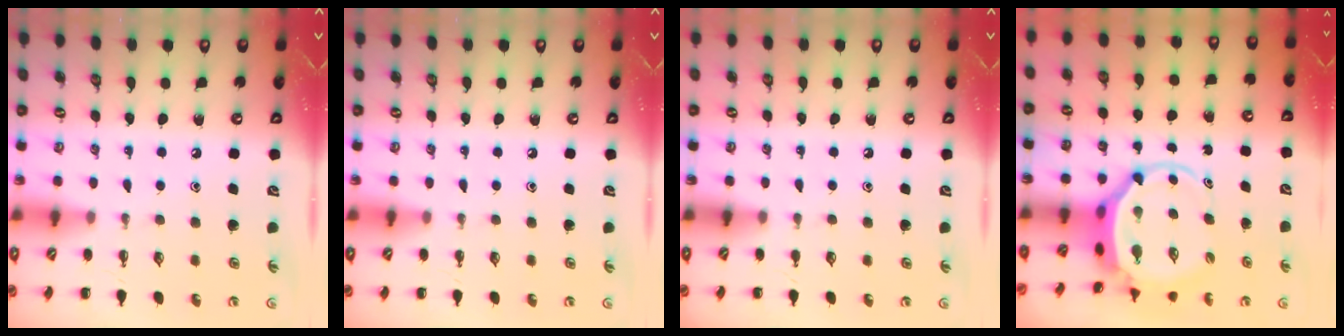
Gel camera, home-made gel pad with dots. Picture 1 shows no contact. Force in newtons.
{"total": 0.0}
{"total": 0.9, "press": 0.9, "slide": 0.2}
{"total": 5.1, "press": 5.0, "slide": 1.0}